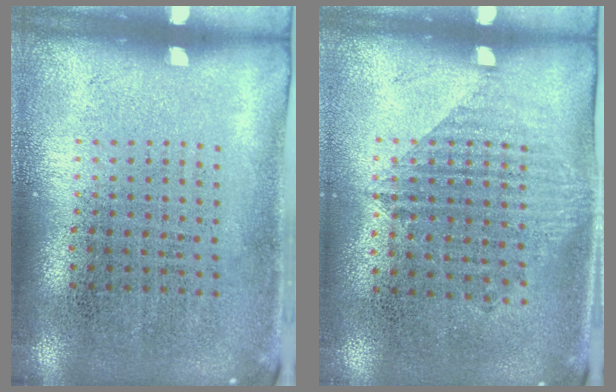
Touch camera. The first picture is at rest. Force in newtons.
{"total": 1.1, "press": 1.0, "slide": 0.5}